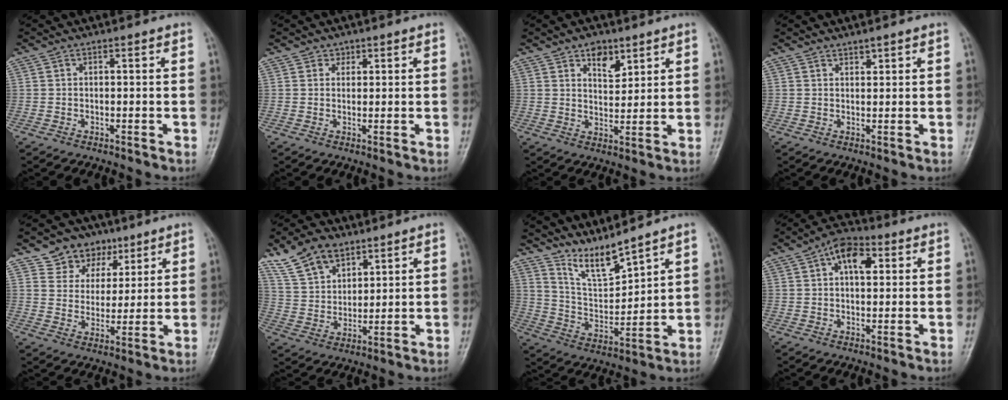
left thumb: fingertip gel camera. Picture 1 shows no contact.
{"total": 1.3, "force": [0.8, 1.0, 0.0], "torque": [0.017, -0.003, 0.008]}
{"total": 5.5, "force": [3.3, 3.1, 3.0], "torque": [-0.025, -0.022, 0.054]}
{"total": 1.3, "force": [1.1, 0.4, 0.5], "torque": [0.000, -0.008, 0.018]}
{"total": 9.5, "force": [5.9, 7.1, 2.1], "torque": [0.008, -0.027, 0.104]}
{"total": 10.7, "force": [7.3, 6.0, 5.0], "torque": [-0.072, -0.027, 0.145]}
{"total": 8.1, "force": [7.5, 0.7, 3.0], "torque": [-0.055, -0.065, 0.159]}
{"total": 7.5, "force": [2.5, 4.2, 5.7], "torque": [-0.080, 0.009, 0.030]}